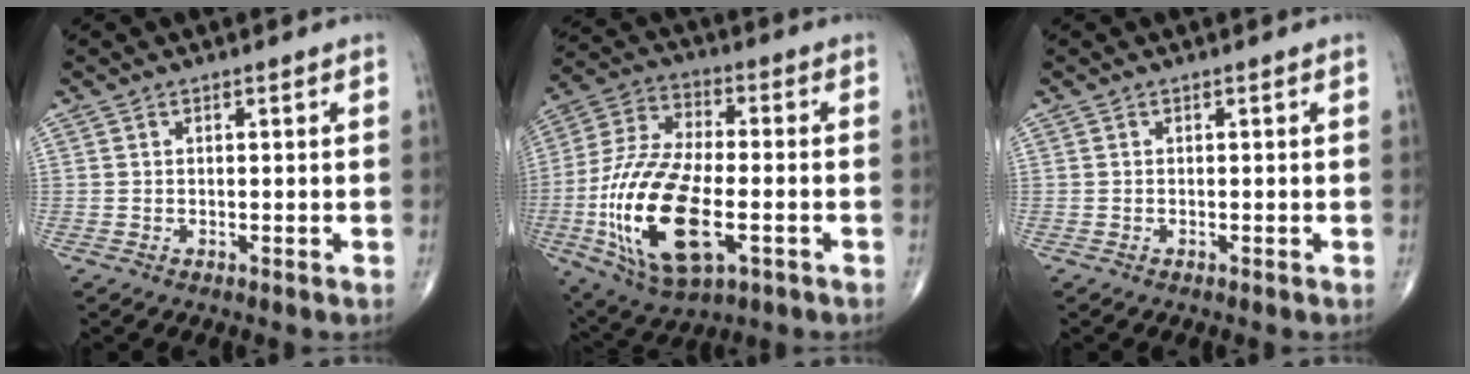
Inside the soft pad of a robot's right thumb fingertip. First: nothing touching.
{"total": 22.0, "force": [-5.5, 10.3, 18.6], "torque": [-0.383, 0.008, -0.090]}
{"total": 0.0}